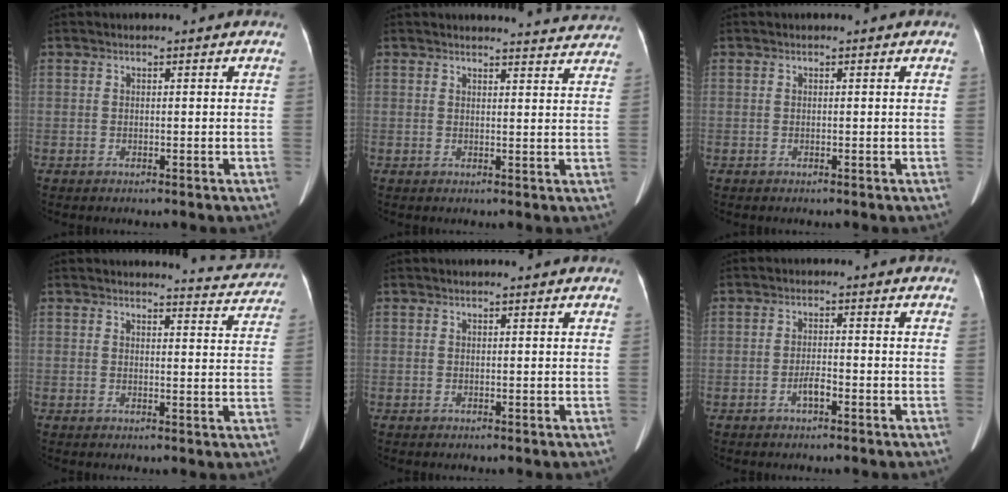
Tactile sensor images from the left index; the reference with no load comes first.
{"total": 9.3, "force": [9.2, 1.0, 1.2], "torque": [0.003, -0.013, 0.083]}
{"total": 0.0}
{"total": 6.4, "force": [6.4, 0.5, -0.2], "torque": [0.003, -0.022, 0.059]}
{"total": 1.1, "force": [0.9, 0.0, 0.5], "torque": [-0.008, 0.012, 0.016]}
{"total": 2.2, "force": [-1.3, 0.5, 1.7], "torque": [-0.031, 0.001, -0.023]}